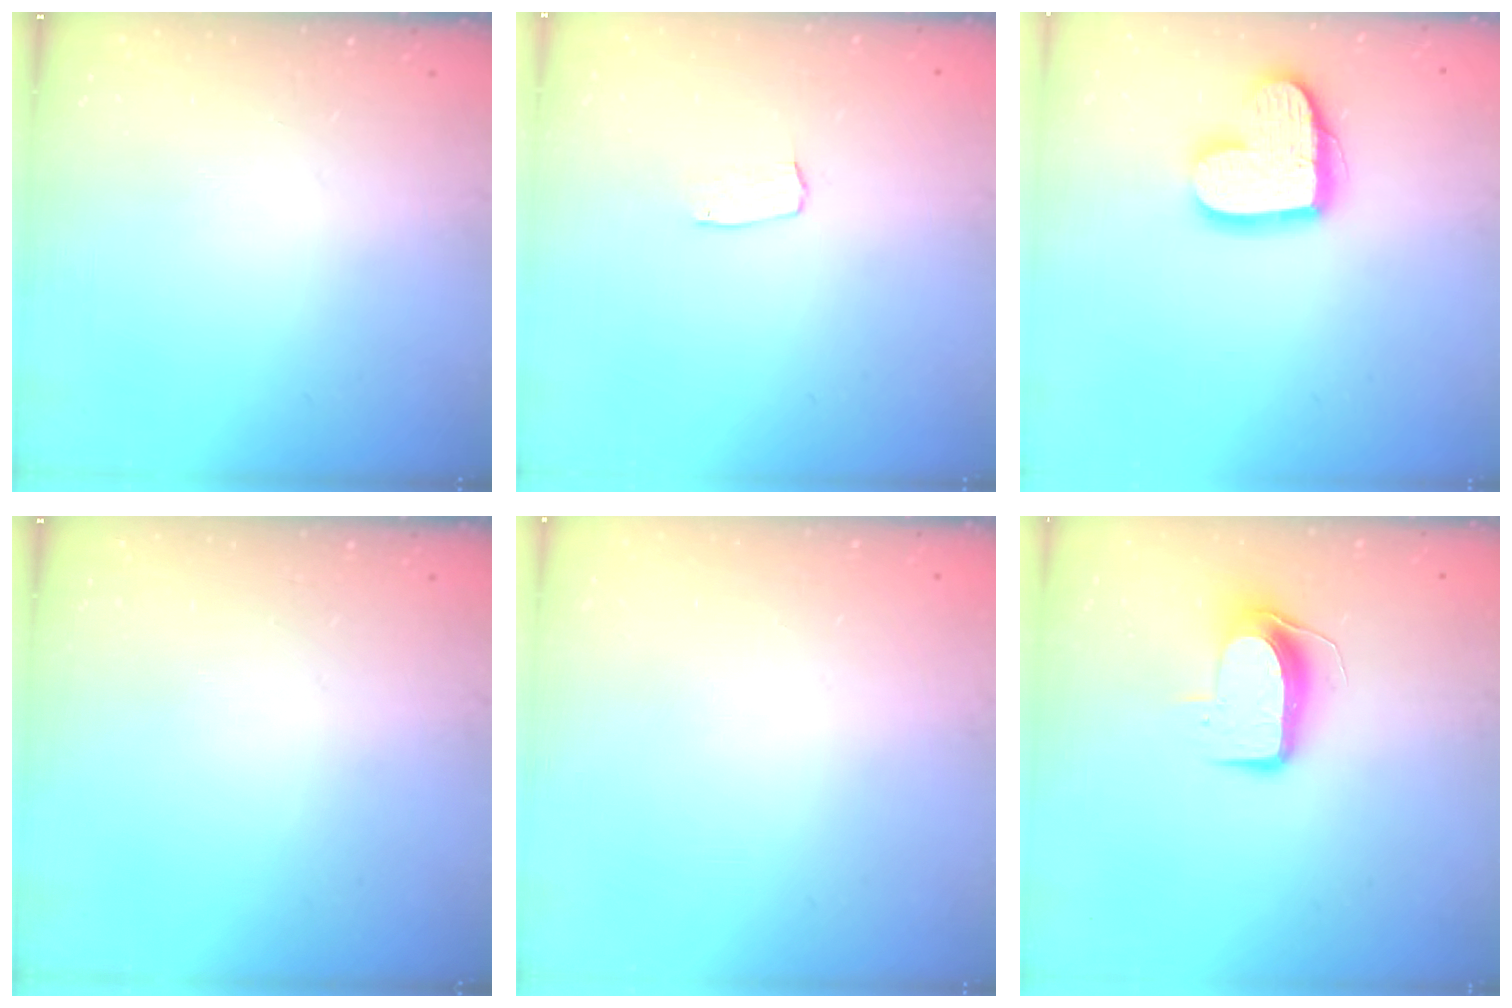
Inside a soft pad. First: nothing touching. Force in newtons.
{"total": 3.0, "press": 3.0, "slide": 0.2}
{"total": 14.9, "press": 14.8, "slide": 1.1}
{"total": 0.0}
{"total": 0.0}
{"total": 9.4, "press": 9.3, "slide": 0.9}